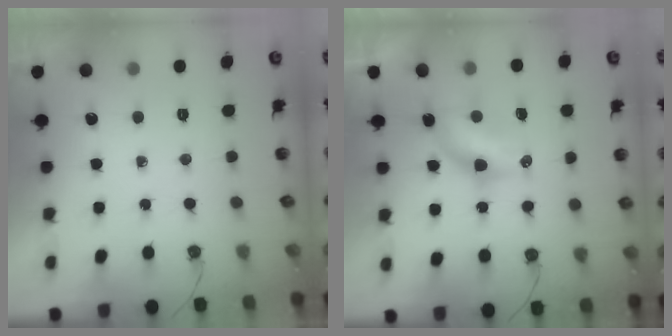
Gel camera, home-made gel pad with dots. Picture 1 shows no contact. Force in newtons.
{"total": 7.1, "press": 6.9, "slide": 1.6}